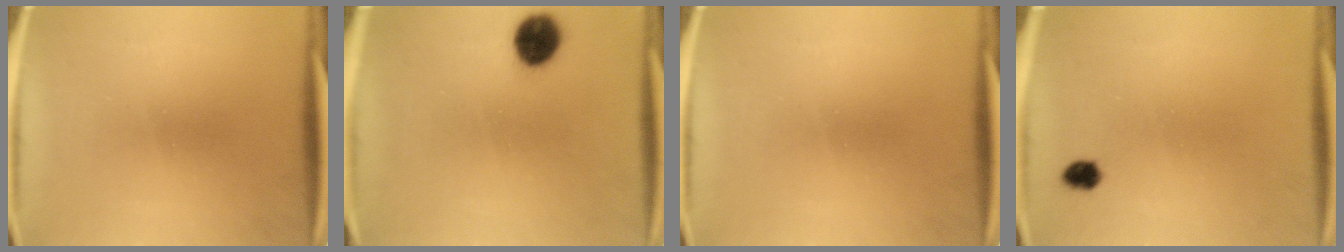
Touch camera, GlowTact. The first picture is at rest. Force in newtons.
{"total": 8.3}
{"total": 0.0}
{"total": 2.1}